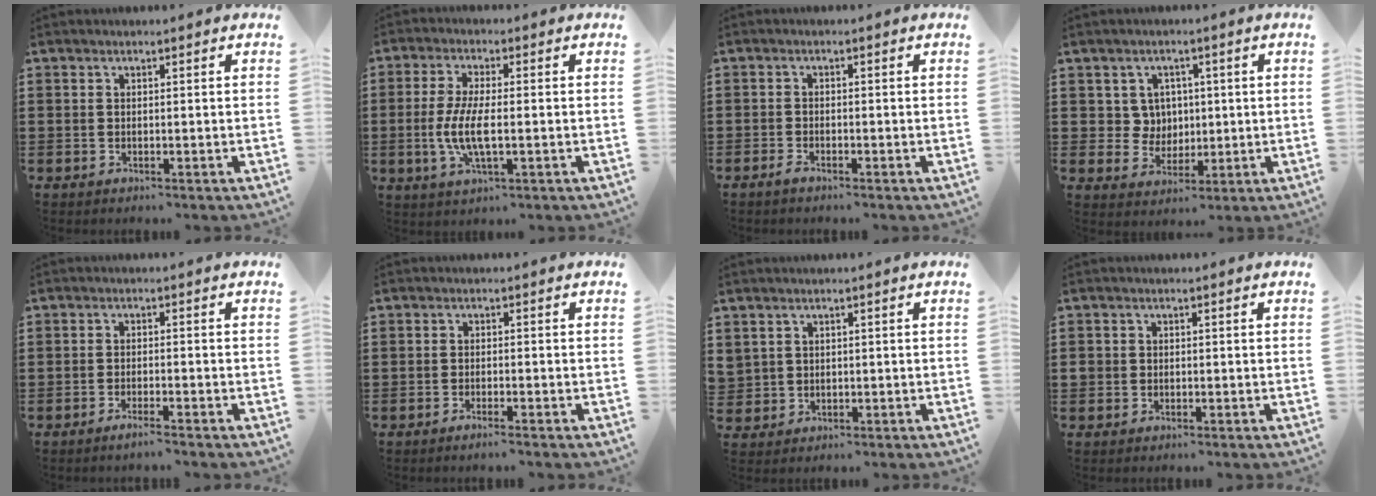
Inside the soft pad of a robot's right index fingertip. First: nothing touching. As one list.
[{"total": 6.6, "force": [-1.3, 2.0, 6.2], "torque": [-0.141, -0.008, -0.033]}, {"total": 1.2, "force": [-1.1, 0.2, 0.5], "torque": [-0.018, -0.006, -0.023]}, {"total": 4.7, "force": [1.1, 4.4, 1.2], "torque": [-0.045, 0.015, 0.020]}, {"total": 1.7, "force": [-1.5, -0.2, 0.8], "torque": [-0.013, -0.002, -0.027]}, {"total": 1.1, "force": [-1.0, -0.1, 0.5], "torque": [-0.009, -0.002, -0.018]}, {"total": 1.4, "force": [0.8, 1.2, 0.0], "torque": [-0.006, 0.004, 0.015]}, {"total": 1.1, "force": [-0.2, 1.1, 0.2], "torque": [-0.007, 0.005, -0.006]}]